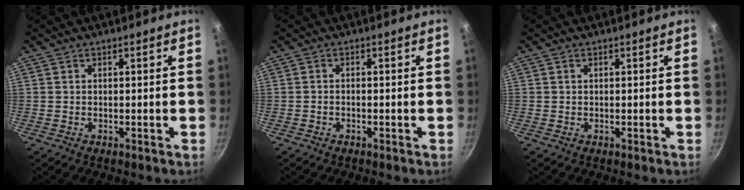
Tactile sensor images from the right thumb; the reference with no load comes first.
{"total": 0.8, "force": [-0.5, 0.4, 0.5], "torque": [-0.011, 0.006, -0.011]}
{"total": 0.5, "force": [0.2, 0.4, 0.3], "torque": [-0.003, 0.003, 0.003]}